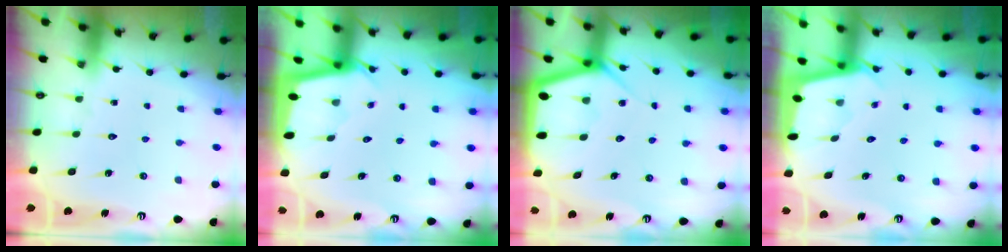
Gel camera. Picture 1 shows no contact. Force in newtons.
{"total": 2.0, "press": 2.0, "slide": 0.2}
{"total": 5.3, "press": 5.2, "slide": 0.5}
{"total": 1.8, "press": 1.8, "slide": 0.2}